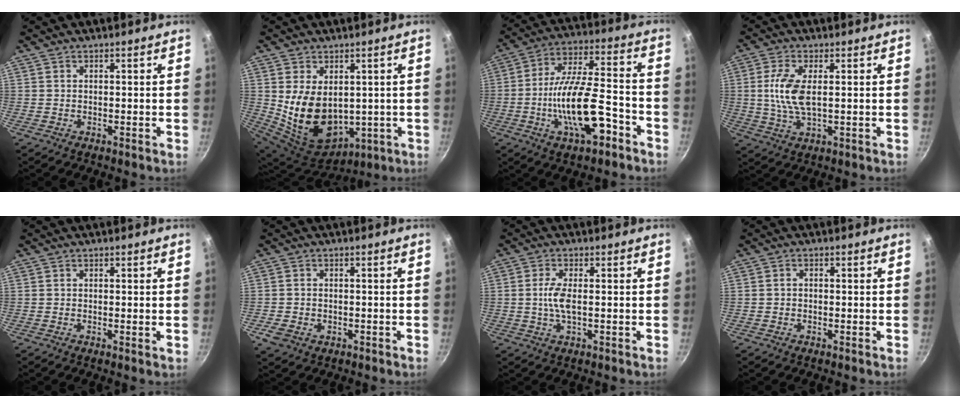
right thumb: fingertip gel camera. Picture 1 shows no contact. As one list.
[{"total": 15.7, "force": [1.4, 11.0, 11.1], "torque": [-0.185, -0.030, 0.059]}, {"total": 17.0, "force": [-6.8, 6.6, 14.1], "torque": [-0.228, 0.049, -0.118]}, {"total": 8.0, "force": [0.9, 3.5, 7.2], "torque": [-0.152, 0.000, 0.017]}, {"total": 0.6, "force": [-0.1, 0.1, 0.6], "torque": [-0.009, -0.002, -0.004]}, {"total": 4.2, "force": [-1.4, 3.2, 2.4], "torque": [-0.047, 0.004, -0.021]}, {"total": 4.5, "force": [-0.1, 1.6, 4.2], "torque": [-0.095, 0.002, -0.005]}, {"total": 1.1, "force": [-0.4, 0.9, 0.6], "torque": [-0.014, 0.006, -0.008]}]